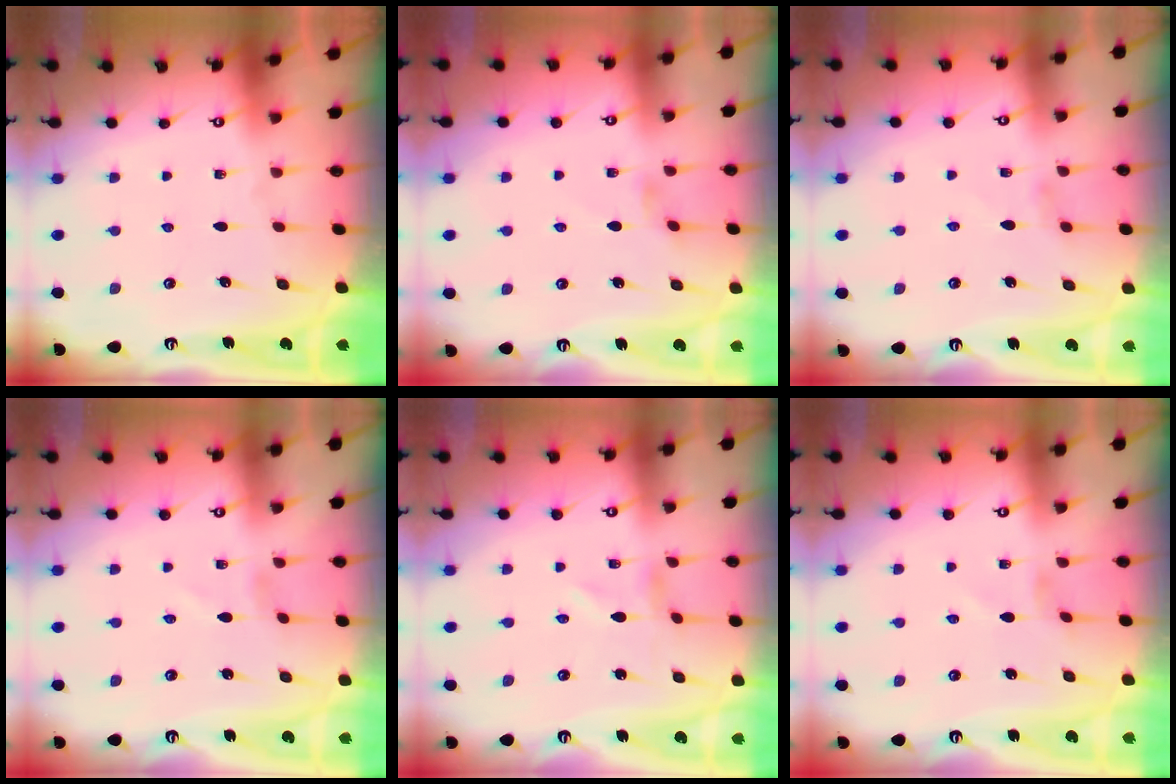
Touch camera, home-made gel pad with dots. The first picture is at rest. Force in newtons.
{"total": 1.2, "press": 1.1, "slide": 0.3}
{"total": 1.8, "press": 1.8, "slide": 0.3}
{"total": 0.8, "press": 0.8, "slide": 0.1}
{"total": 1.0, "press": 0.9, "slide": 0.1}
{"total": 1.0, "press": 1.0, "slide": 0.2}